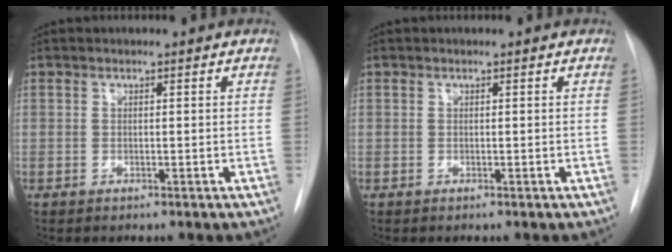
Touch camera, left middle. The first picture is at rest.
{"total": 0.0}